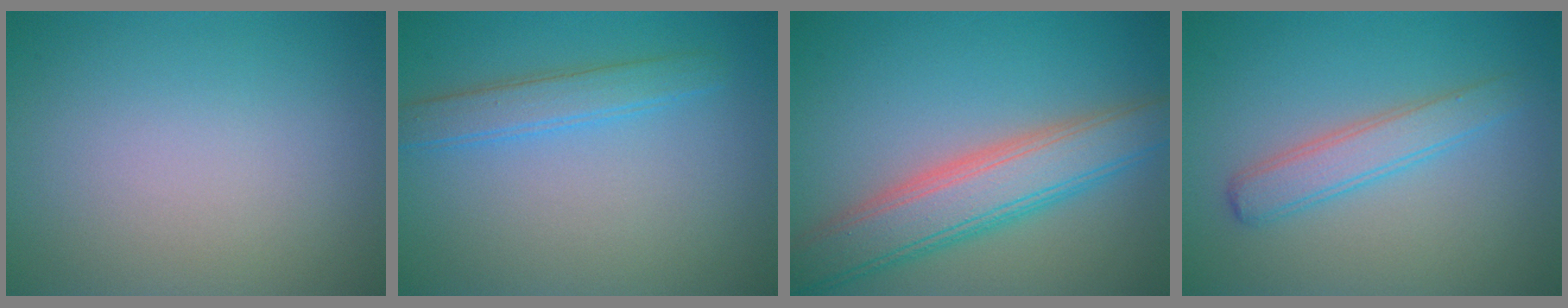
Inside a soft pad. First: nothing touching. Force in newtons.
{"total": 2.6, "press": 2.6, "slide": 0.1}
{"total": 6.6, "press": 6.6, "slide": 0.2}
{"total": 2.9, "press": 2.9, "slide": 0.0}